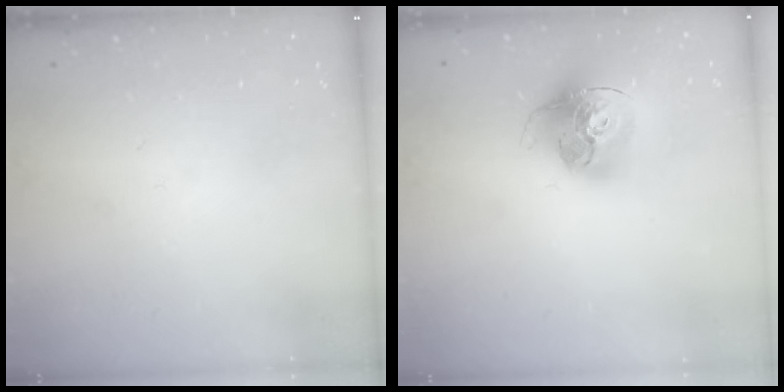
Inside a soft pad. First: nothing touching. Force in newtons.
{"total": 18.4, "press": 18.3, "slide": 1.8}